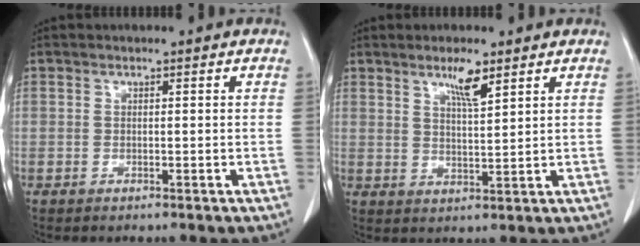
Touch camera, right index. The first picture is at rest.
{"total": 4.5, "force": [3.1, 0.5, 3.3], "torque": [-0.060, -0.005, 0.055]}